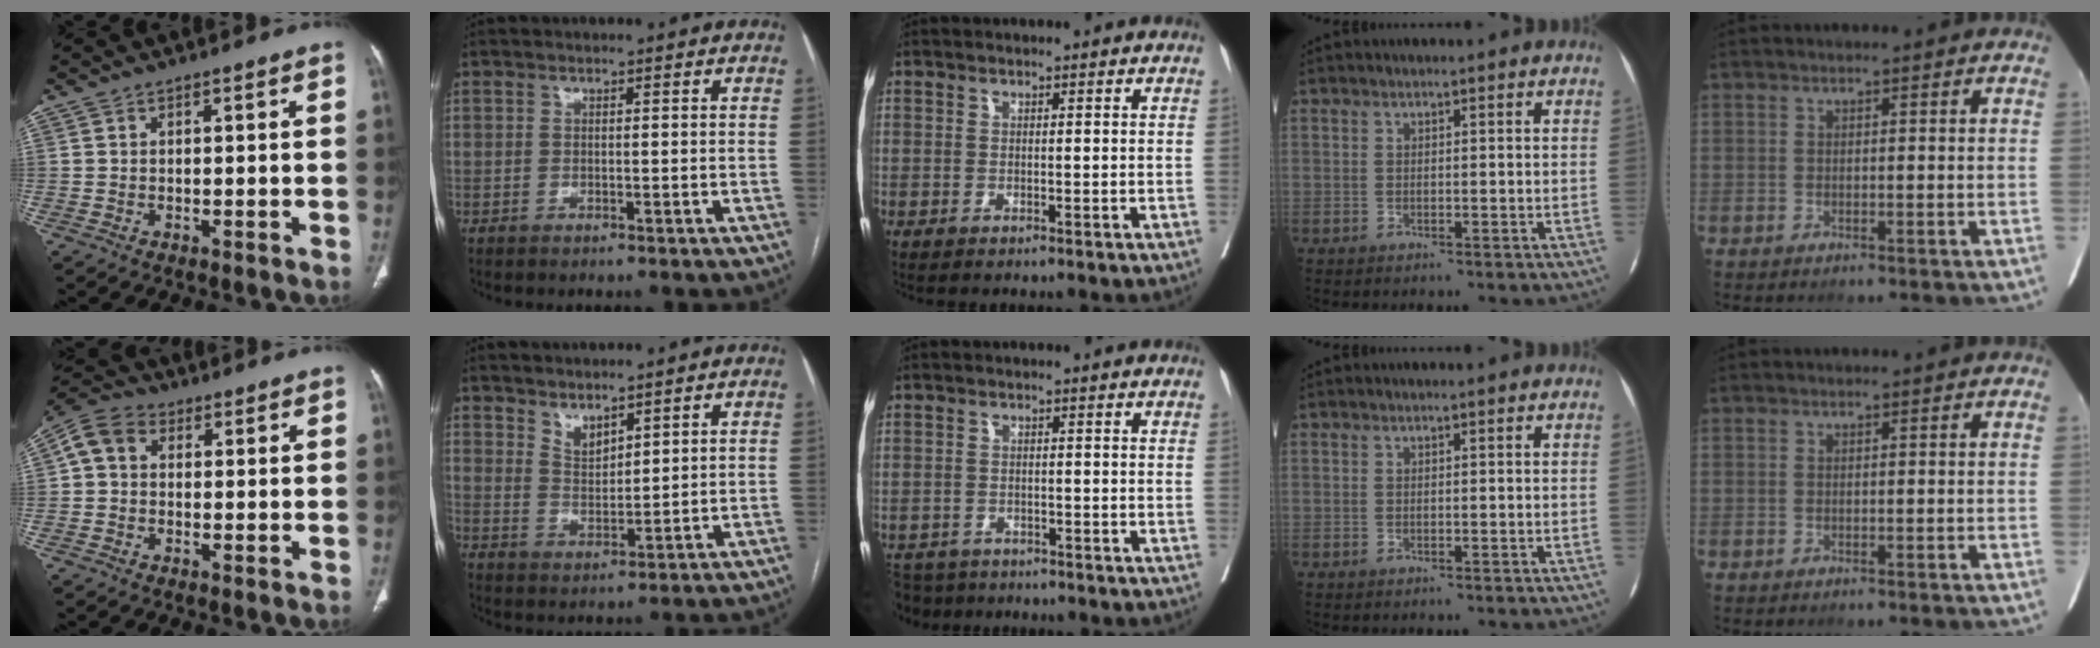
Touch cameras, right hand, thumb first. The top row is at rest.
{"thumb": {"total": 6.3, "force": [0.9, 5.0, 3.7], "torque": [-0.067, 0.022, 0.006]}, "index": {"total": 3.6, "force": [3.0, 1.4, 1.5], "torque": [-0.029, -0.005, 0.066]}, "middle": {"total": 4.7, "force": [-4.2, 2.1, 0.0], "torque": [0.006, -0.006, -0.070]}}